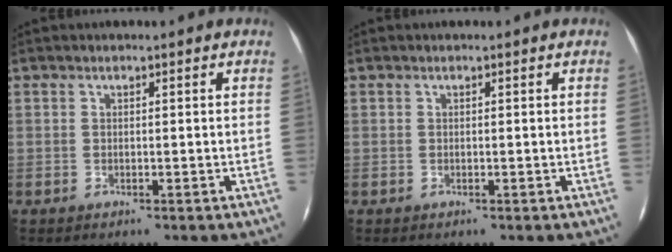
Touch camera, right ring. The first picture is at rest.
{"total": 0.0}